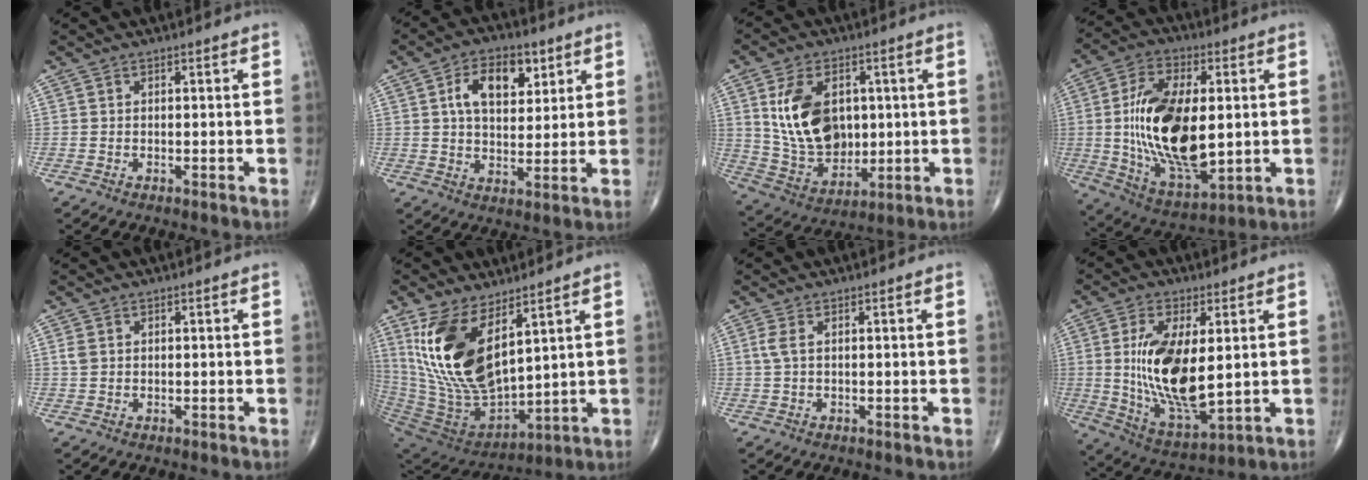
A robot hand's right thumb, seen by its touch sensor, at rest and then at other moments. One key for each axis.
{"total": 11.1, "fx": 4.1, "fy": 6.6, "fz": 8.0, "tx": -0.102, "ty": -0.008, "tz": 0.067}
{"total": 16.0, "fx": 3.1, "fy": 10.9, "fz": 11.3, "tx": -0.173, "ty": -0.014, "tz": 0.073}
{"total": 22.5, "fx": 0.8, "fy": 11.3, "fz": 19.5, "tx": -0.351, "ty": -0.014, "tz": 0.025}
{"total": 1.5, "fx": 0.4, "fy": 1.1, "fz": 0.9, "tx": -0.023, "ty": 0.003, "tz": 0.010}
{"total": 20.1, "fx": 8.1, "fy": 9.6, "fz": 15.7, "tx": -0.298, "ty": -0.051, "tz": 0.175}
{"total": 1.8, "fx": 0.4, "fy": 0.6, "fz": 1.7, "tx": -0.052, "ty": 0.007, "tz": 0.013}
{"total": 17.3, "fx": 1.8, "fy": 7.6, "fz": 15.4, "tx": -0.286, "ty": -0.024, "tz": 0.049}